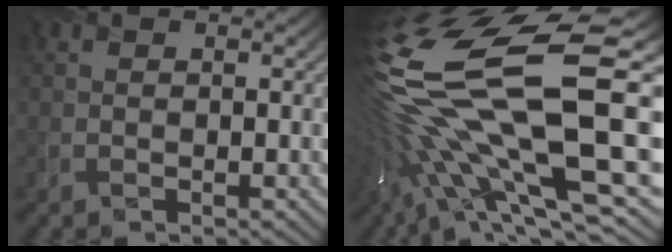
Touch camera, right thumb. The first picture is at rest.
{"total": 19.2, "force": [-0.9, 7.2, 17.7], "torque": [-0.372, -0.033, -0.003]}